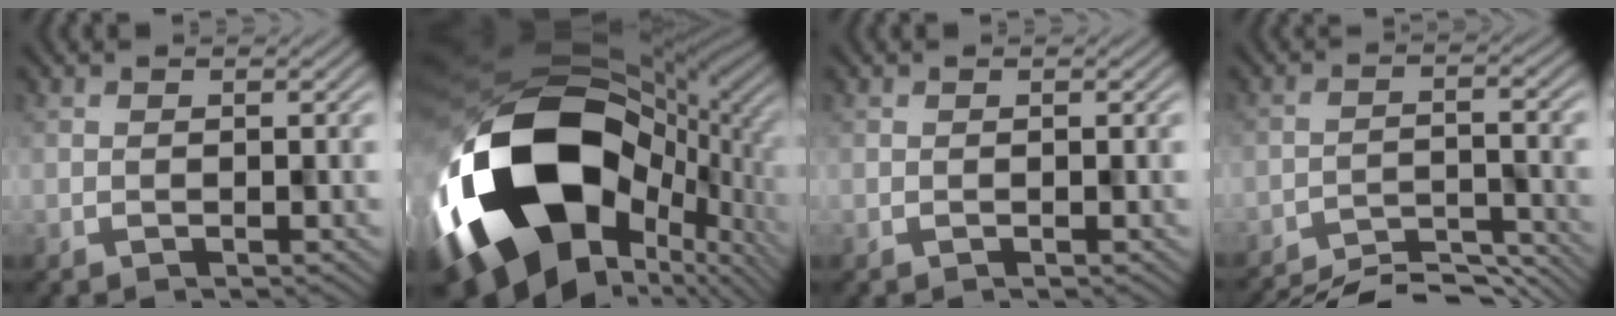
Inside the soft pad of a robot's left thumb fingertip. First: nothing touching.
{"total": 21.5, "force": [-5.2, 15.1, 14.5], "torque": [-0.321, -0.062, -0.060]}
{"total": 0.0}
{"total": 9.4, "force": [-9.0, 1.1, 2.6], "torque": [-0.041, 0.006, -0.126]}